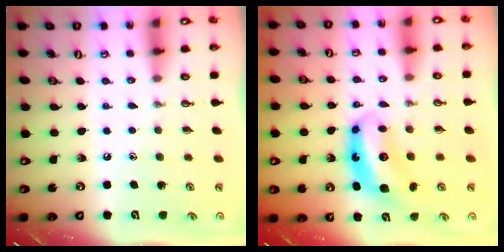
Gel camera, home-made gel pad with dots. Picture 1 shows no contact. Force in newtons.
{"total": 7.5, "press": 7.4, "slide": 0.7}